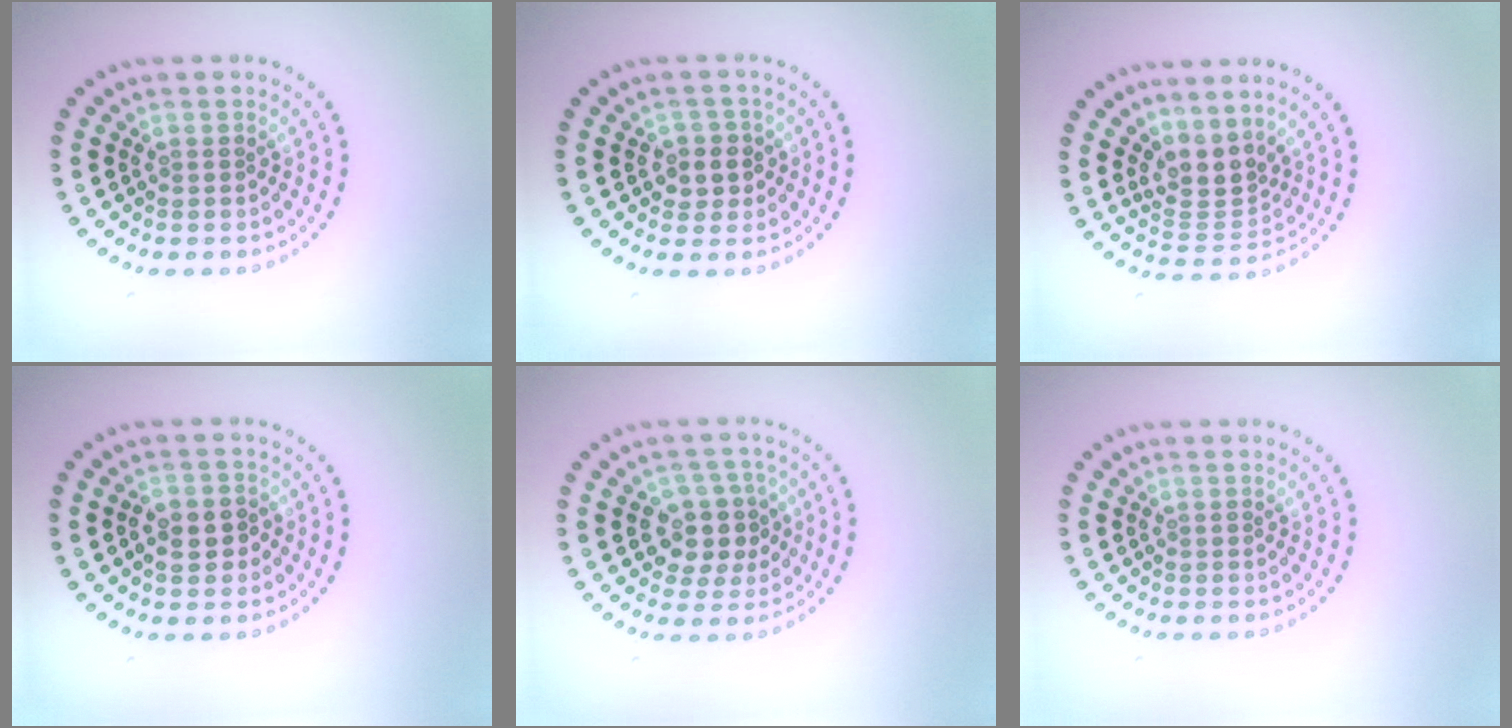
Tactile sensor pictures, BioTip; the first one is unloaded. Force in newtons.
{"total": 2.2, "press": 2.0, "slide": 1.0}
{"total": 3.3, "press": 2.5, "slide": 2.2}
{"total": 2.8, "press": 2.8, "slide": 0.6}
{"total": 4.2, "press": 3.9, "slide": 1.6}
{"total": 0.0}